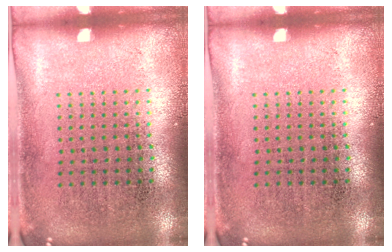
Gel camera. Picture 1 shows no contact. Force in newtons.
{"total": 0.0}